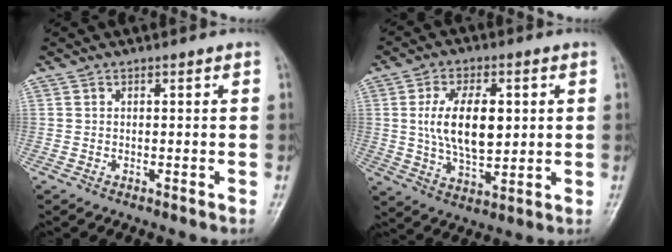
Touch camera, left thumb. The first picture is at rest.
{"total": 12.3, "force": [1.7, 6.7, 10.1], "torque": [-0.167, -0.010, 0.034]}